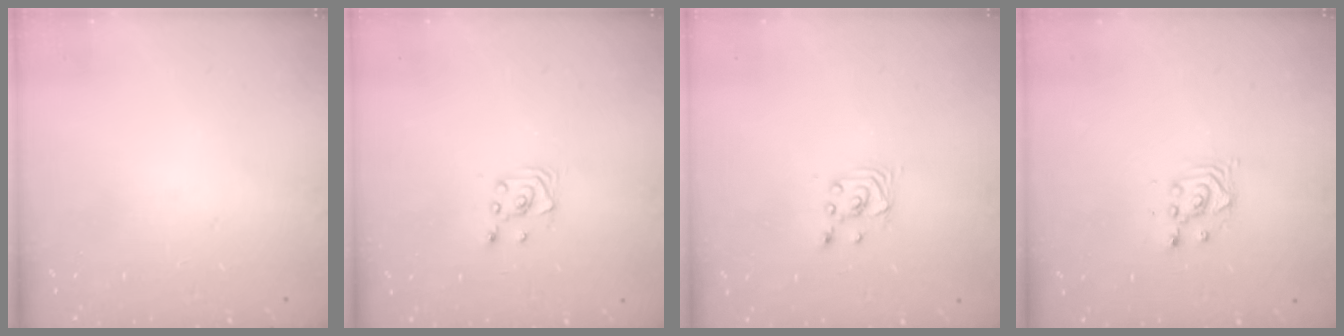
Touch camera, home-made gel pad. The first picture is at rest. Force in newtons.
{"total": 2.2, "press": 2.2, "slide": 0.3}
{"total": 2.2, "press": 2.2, "slide": 0.2}
{"total": 2.8, "press": 2.8, "slide": 0.1}